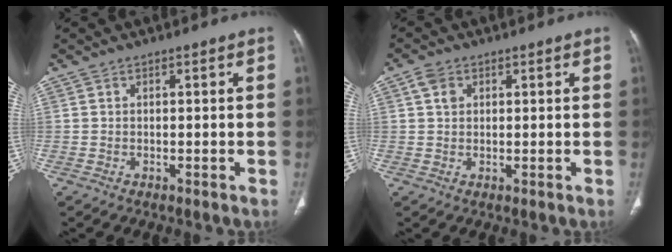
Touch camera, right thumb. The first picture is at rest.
{"total": 2.8, "force": [1.1, 2.1, 1.5], "torque": [-0.023, 0.002, 0.021]}